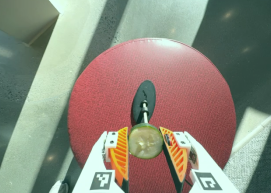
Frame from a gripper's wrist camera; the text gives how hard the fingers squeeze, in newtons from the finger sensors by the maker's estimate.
{"total": 9.5, "left": 9.7, "right": 9.4}